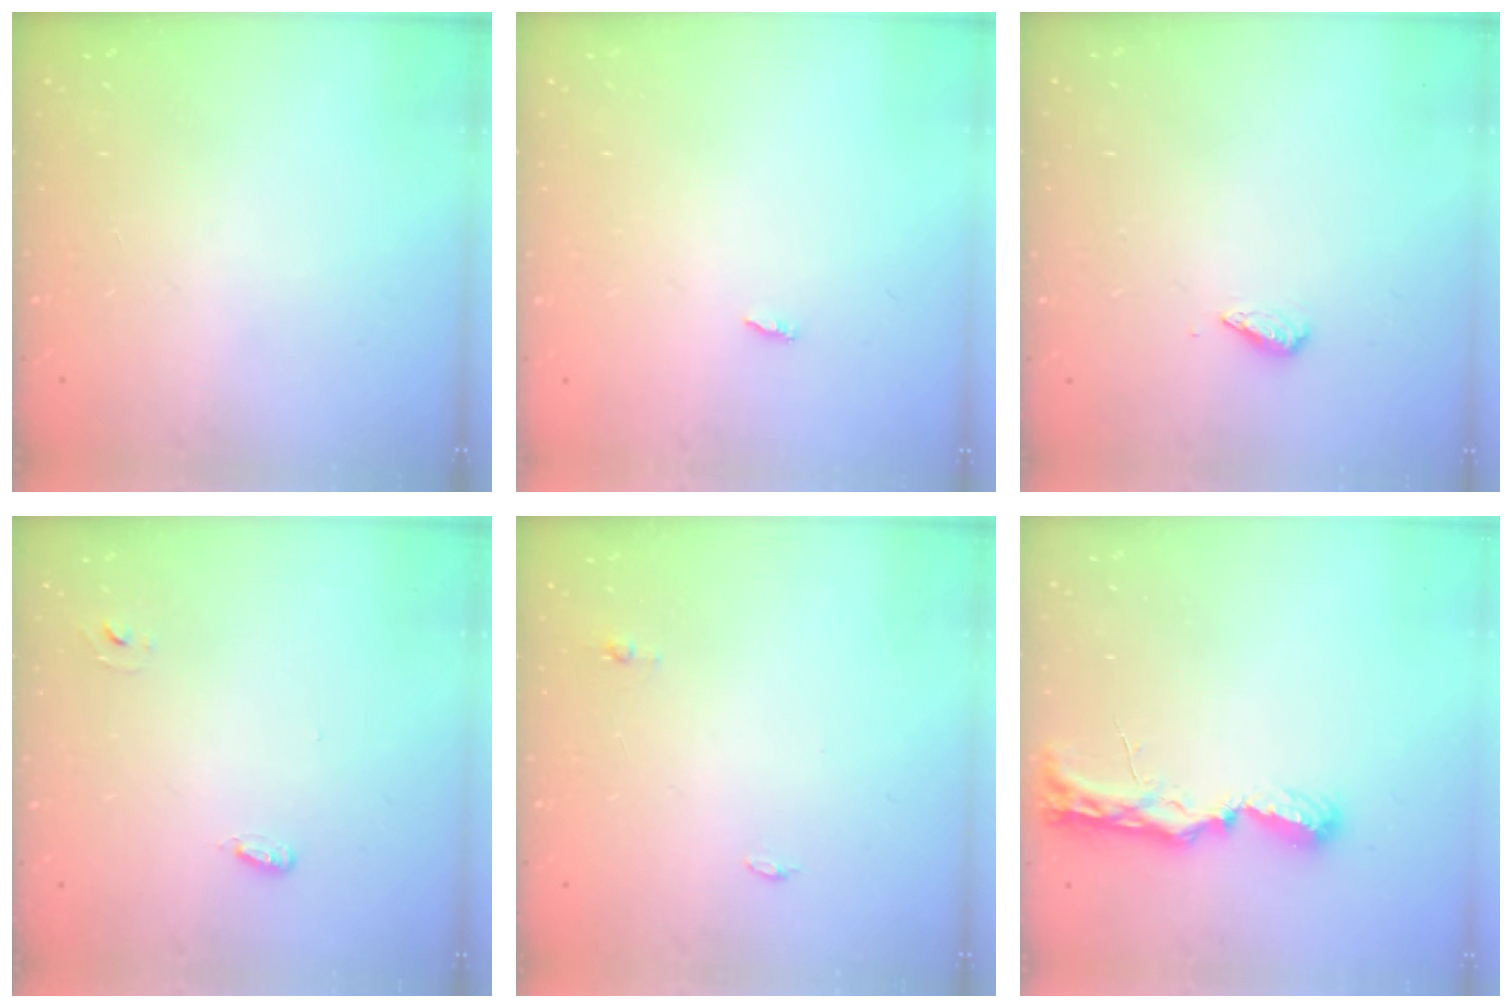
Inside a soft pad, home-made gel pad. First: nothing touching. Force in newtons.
{"total": 1.8, "press": 1.8, "slide": 0.2}
{"total": 2.9, "press": 2.9, "slide": 0.4}
{"total": 2.6, "press": 2.5, "slide": 0.6}
{"total": 3.7, "press": 3.3, "slide": 1.7}
{"total": 7.7, "press": 7.7, "slide": 0.5}